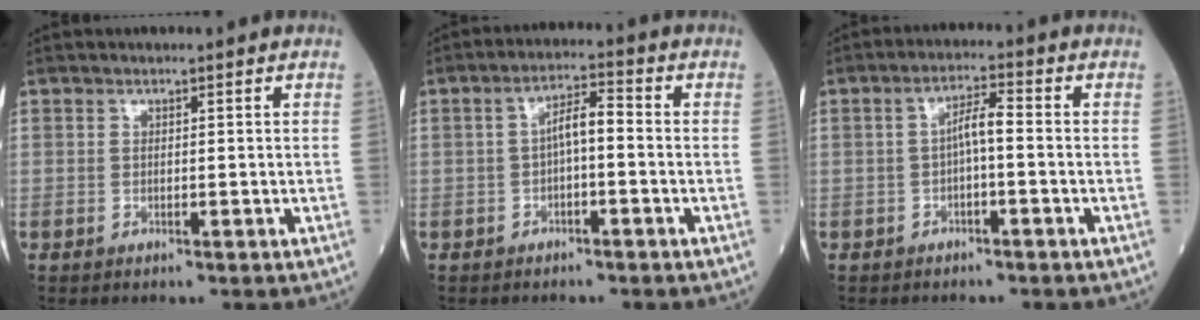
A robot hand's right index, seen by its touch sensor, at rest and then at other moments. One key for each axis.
{"total": 4.2, "fx": -0.6, "fy": 1.1, "fz": 4.0, "tx": -0.067, "ty": 0.017, "tz": -0.011}
{"total": 3.6, "fx": -0.5, "fy": 0.6, "fz": 3.6, "tx": -0.061, "ty": 0.013, "tz": -0.008}